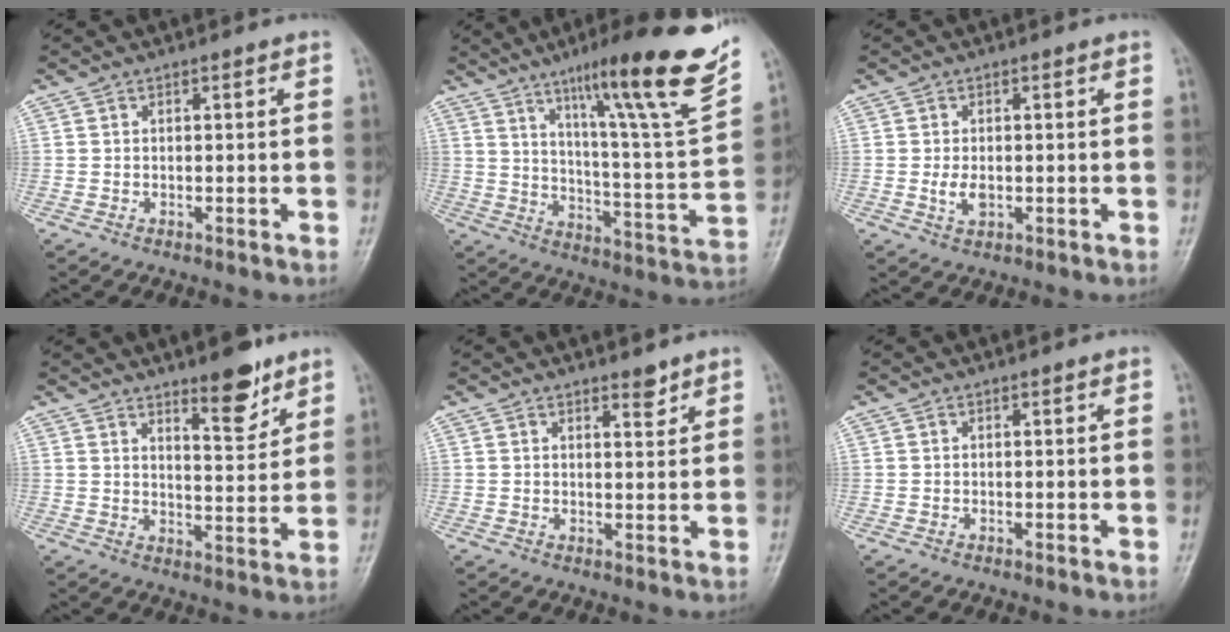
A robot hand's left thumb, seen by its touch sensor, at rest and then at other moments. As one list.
[{"total": 24.0, "force": [14.7, 2.5, 18.9], "torque": [-0.254, -0.056, 0.224]}, {"total": 2.8, "force": [-0.3, 1.7, 2.2], "torque": [-0.045, -0.005, -0.003]}, {"total": 8.2, "force": [5.8, 2.6, 5.2], "torque": [-0.057, -0.045, 0.087]}, {"total": 2.6, "force": [2.0, 0.9, 1.2], "torque": [-0.009, -0.015, 0.031]}, {"total": 0.0}]